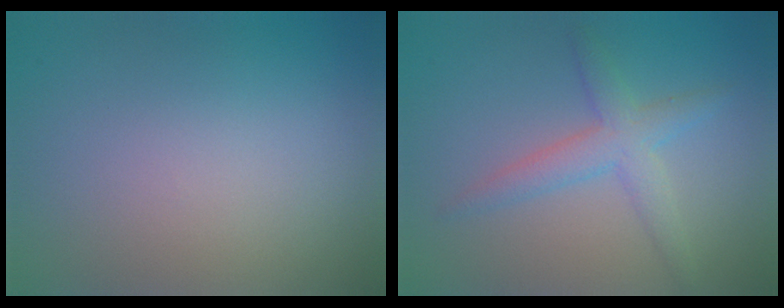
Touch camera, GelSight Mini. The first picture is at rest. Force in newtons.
{"total": 3.2, "press": 3.2, "slide": 0.0}